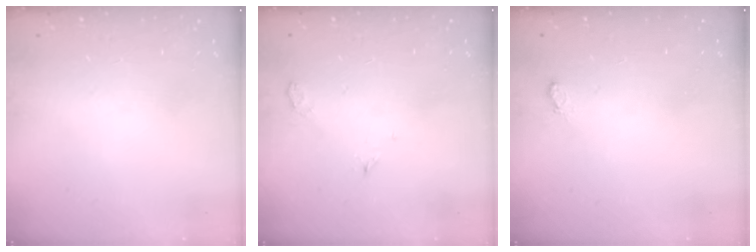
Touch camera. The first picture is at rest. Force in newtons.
{"total": 3.3, "press": 3.3, "slide": 0.6}
{"total": 3.5, "press": 3.5, "slide": 0.5}